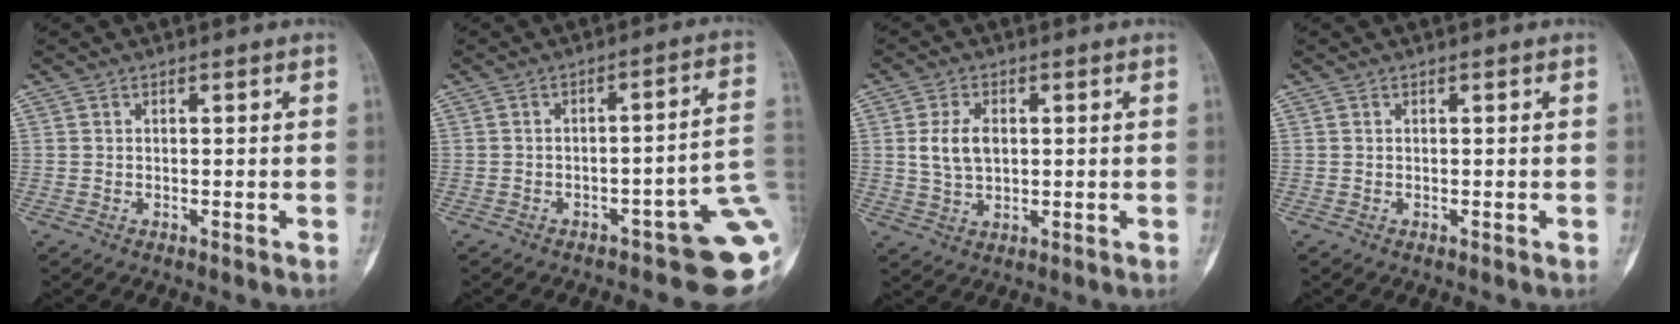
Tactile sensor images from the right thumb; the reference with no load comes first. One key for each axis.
{"total": 13.2, "fx": -5.2, "fy": 4.4, "fz": 11.3, "tx": -0.083, "ty": 0.051, "tz": -0.059}
{"total": 6.3, "fx": 0.9, "fy": 4.1, "fz": 4.7, "tx": -0.085, "ty": -0.001, "tz": 0.021}
{"total": 0.0}